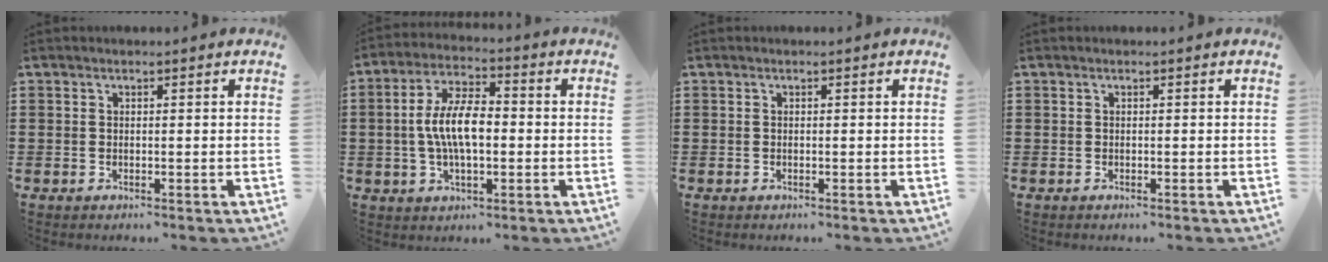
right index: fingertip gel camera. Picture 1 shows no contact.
{"total": 8.7, "force": [-0.5, 3.7, 7.9], "torque": [-0.168, 0.001, -0.016]}
{"total": 0.0}
{"total": 0.0}